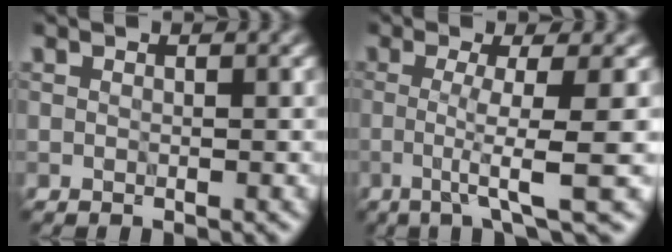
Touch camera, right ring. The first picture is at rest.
{"total": 5.3, "force": [-1.1, 0.5, 5.1], "torque": [-0.083, -0.002, -0.026]}